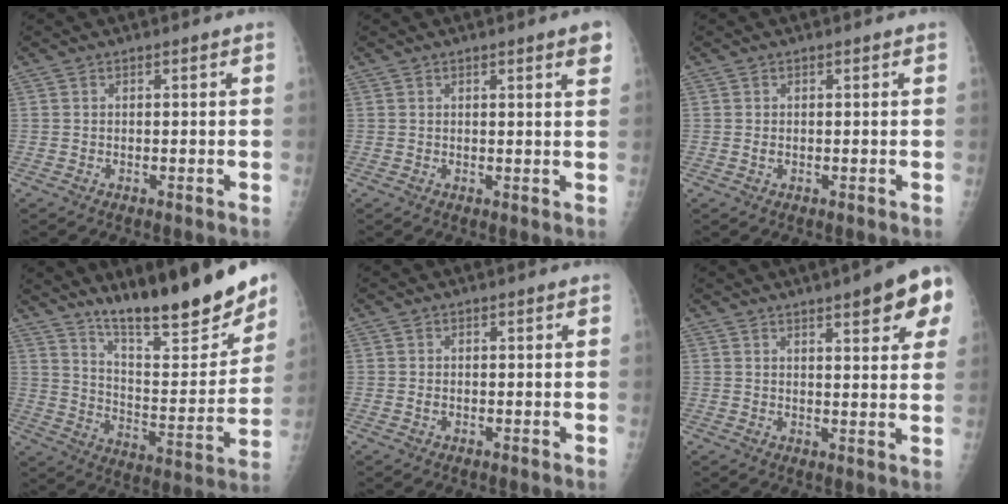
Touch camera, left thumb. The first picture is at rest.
{"total": 3.2, "force": [1.8, 0.3, 2.6], "torque": [-0.031, -0.008, 0.021]}
{"total": 0.8, "force": [0.1, 0.4, 0.7], "torque": [-0.011, 0.003, 0.005]}
{"total": 21.5, "force": [16.4, 4.5, 13.2], "torque": [-0.166, -0.101, 0.265]}
{"total": 0.8, "force": [0.1, 0.4, 0.6], "torque": [-0.010, 0.004, 0.004]}
{"total": 10.9, "force": [5.6, 2.7, 8.9], "torque": [-0.087, -0.015, 0.066]}